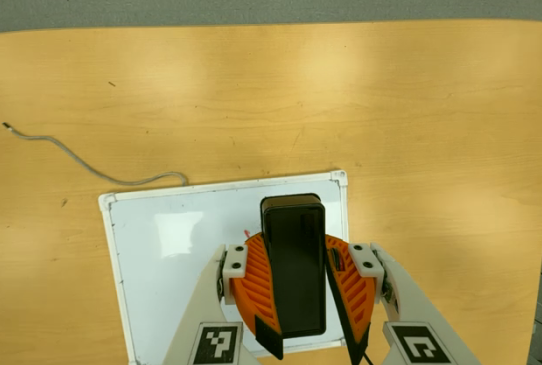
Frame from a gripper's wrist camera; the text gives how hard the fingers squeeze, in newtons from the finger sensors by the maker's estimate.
{"total": 10.3, "left": 10.4, "right": 10.2}